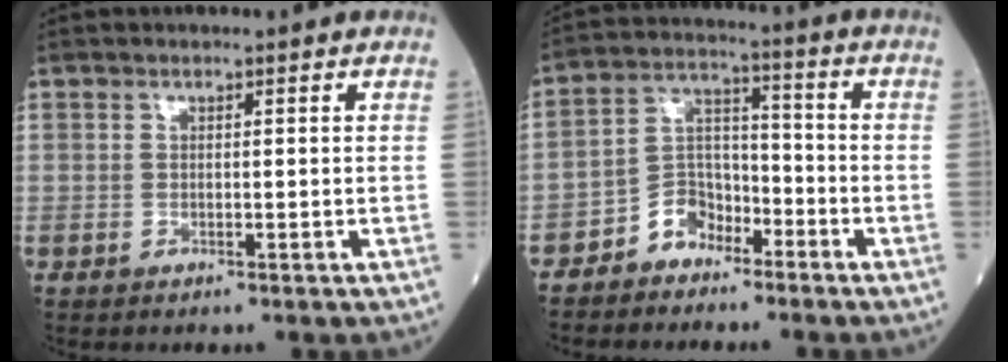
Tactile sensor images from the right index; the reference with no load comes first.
{"total": 6.4, "force": [-4.4, 4.2, 1.9], "torque": [-0.030, 0.017, -0.082]}